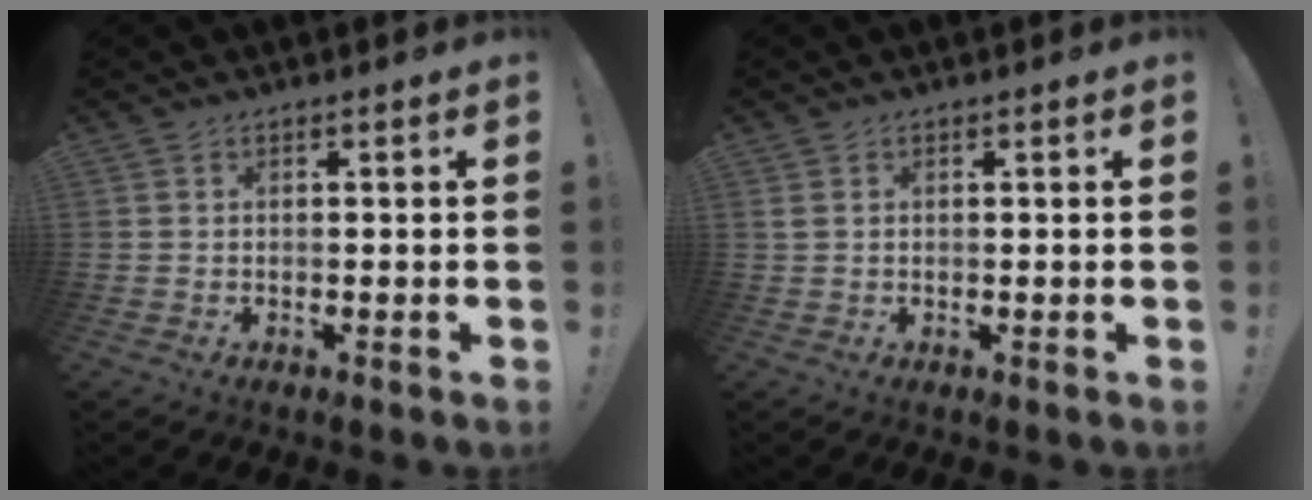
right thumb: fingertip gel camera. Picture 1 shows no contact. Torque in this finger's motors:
{"motor_torque": [-0.39, 0.34, 0.23, -0.02, -0.03]}